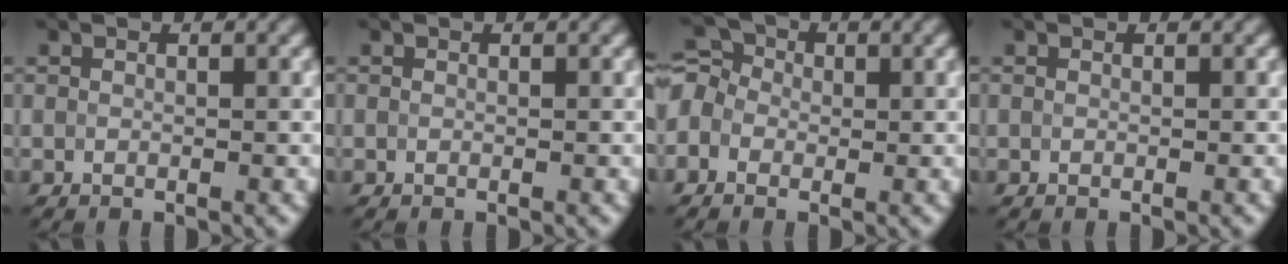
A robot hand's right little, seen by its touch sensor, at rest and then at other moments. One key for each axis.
{"total": 0.0}
{"total": 4.3, "fx": -0.4, "fy": 3.7, "fz": 2.2, "tx": -0.047, "ty": 0.027, "tz": -0.029}
{"total": 0.0}